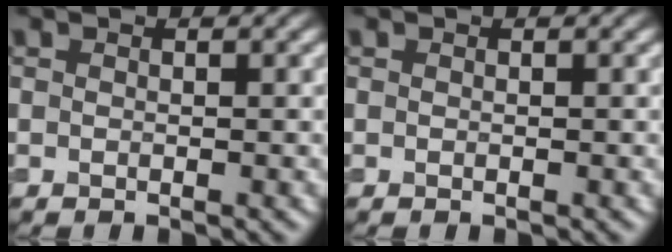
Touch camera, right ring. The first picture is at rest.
{"total": 0.0}